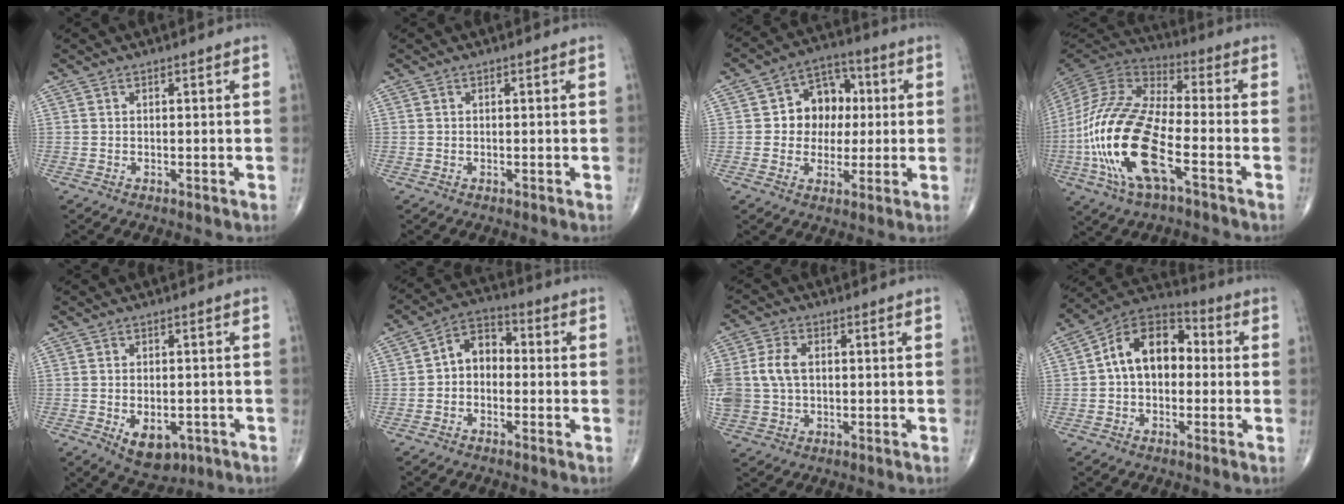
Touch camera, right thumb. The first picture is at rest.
{"total": 0.0}
{"total": 10.7, "force": [0.9, 8.7, 6.1], "torque": [-0.034, 0.020, 0.006]}
{"total": 22.5, "force": [-7.2, 8.7, 19.5], "torque": [-0.434, 0.019, -0.134]}
{"total": 7.3, "force": [-2.6, 4.6, 5.0], "torque": [-0.058, 0.003, -0.026]}
{"total": 6.7, "force": [-0.6, 5.0, 4.5], "torque": [-0.049, 0.027, -0.028]}
{"total": 9.8, "force": [0.7, 7.1, 6.7], "torque": [-0.150, 0.010, 0.019]}
{"total": 13.2, "force": [0.7, 8.9, 9.7], "torque": [-0.130, 0.038, -0.006]}